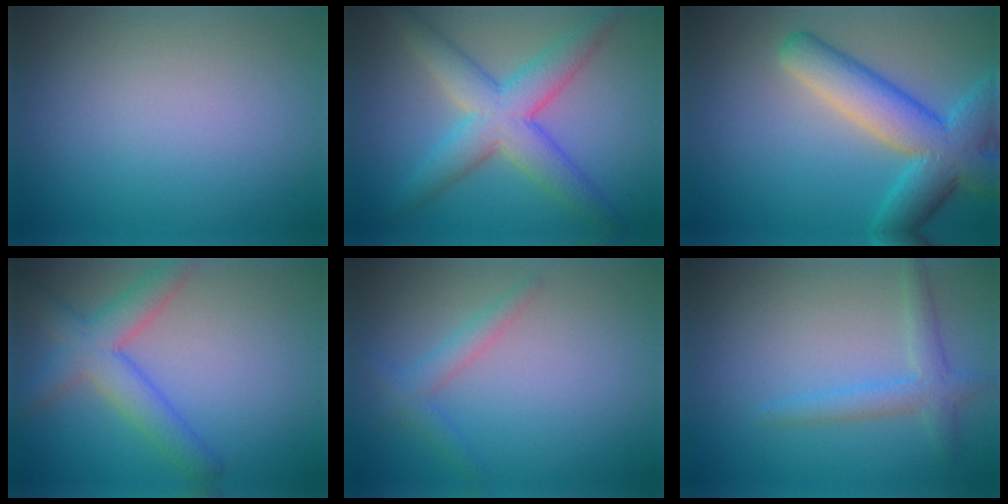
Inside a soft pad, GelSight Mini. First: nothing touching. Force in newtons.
{"total": 6.3, "press": 6.3, "slide": 0.2}
{"total": 7.8, "press": 7.8, "slide": 0.3}
{"total": 4.8, "press": 4.8, "slide": 0.2}
{"total": 1.9, "press": 1.9, "slide": 0.0}
{"total": 2.5, "press": 2.5, "slide": 0.1}